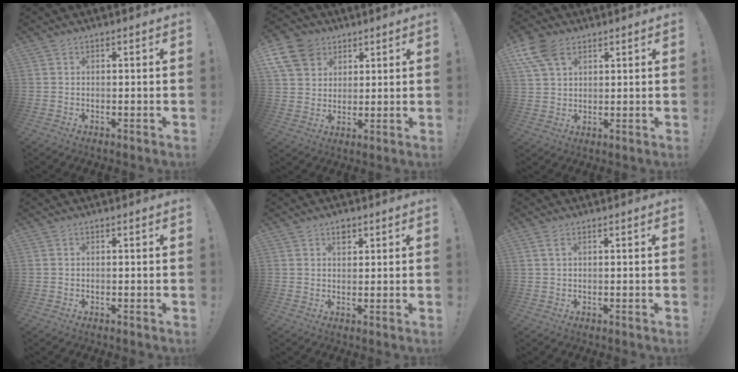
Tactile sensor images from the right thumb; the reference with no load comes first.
{"total": 12.0, "force": [5.7, 9.3, 4.9], "torque": [-0.085, -0.034, 0.116]}
{"total": 9.6, "force": [4.7, 5.9, 5.9], "torque": [-0.112, -0.007, 0.094]}
{"total": 0.0}
{"total": 2.9, "force": [1.8, 2.1, 1.1], "torque": [0.004, -0.012, 0.027]}
{"total": 2.0, "force": [0.7, 0.6, 1.7], "torque": [-0.031, 0.001, 0.012]}